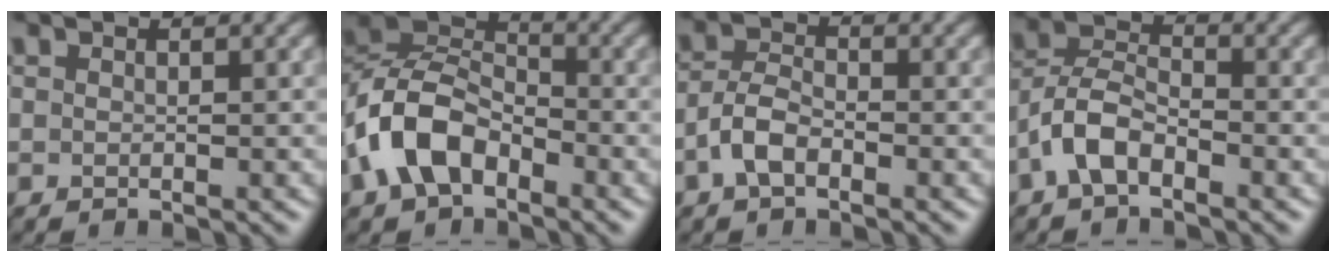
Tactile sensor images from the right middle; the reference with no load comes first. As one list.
[{"total": 7.4, "force": [-3.3, 4.6, 4.7], "torque": [-0.095, 0.012, -0.073]}, {"total": 3.0, "force": [-1.5, 1.5, 2.1], "torque": [-0.043, 0.009, -0.038]}, {"total": 4.1, "force": [-2.3, 2.0, 2.7], "torque": [-0.050, 0.013, -0.055]}]